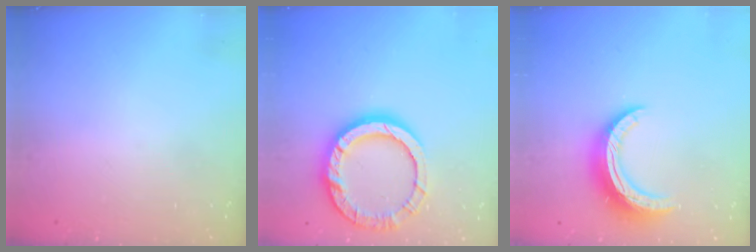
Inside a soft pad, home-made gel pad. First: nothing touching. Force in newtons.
{"total": 16.2, "press": 16.2, "slide": 1.4}
{"total": 13.2, "press": 13.2, "slide": 0.3}